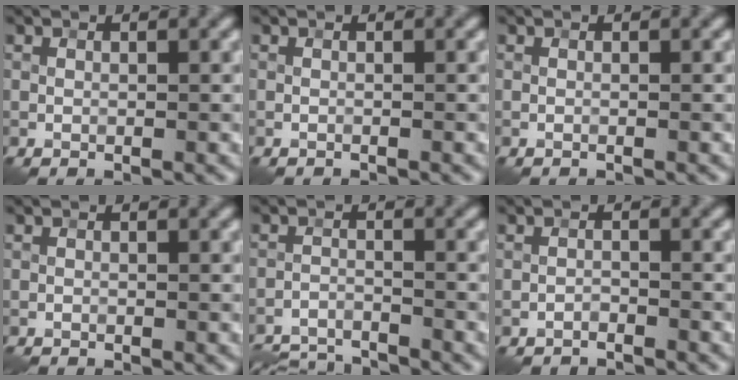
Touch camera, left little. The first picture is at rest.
{"total": 0.7, "force": [-0.7, 0.0, -0.1], "torque": [0.005, -0.002, -0.015]}
{"total": 0.0}
{"total": 0.9, "force": [-0.9, 0.0, 0.0], "torque": [0.001, -0.003, -0.019]}
{"total": 6.8, "force": [-6.6, 1.0, 1.2], "torque": [-0.029, -0.017, -0.111]}
{"total": 1.7, "force": [-1.7, 0.2, 0.1], "torque": [0.003, -0.001, -0.032]}